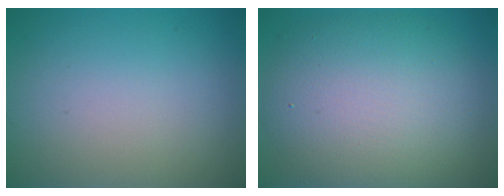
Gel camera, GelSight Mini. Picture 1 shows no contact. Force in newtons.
{"total": 9.9, "press": 9.9, "slide": 0.7}